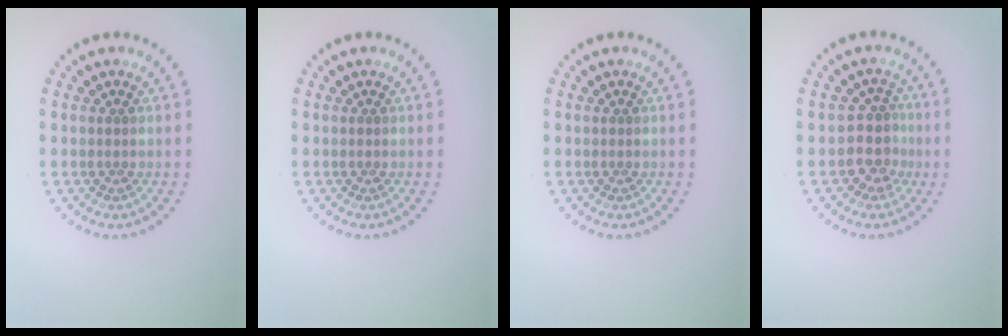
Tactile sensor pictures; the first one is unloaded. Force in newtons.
{"total": 0.0}
{"total": 0.0}
{"total": 2.8, "press": 2.3, "slide": 1.6}